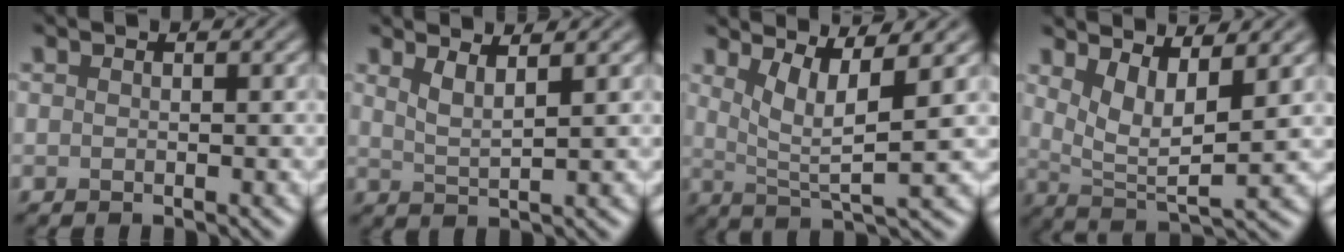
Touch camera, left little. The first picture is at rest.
{"total": 2.4, "force": [1.6, 0.6, 1.7], "torque": [-0.025, -0.003, 0.030]}
{"total": 4.8, "force": [2.2, 0.9, 4.1], "torque": [-0.074, -0.006, 0.043]}
{"total": 4.9, "force": [2.4, 1.5, 4.0], "torque": [-0.081, -0.011, 0.052]}